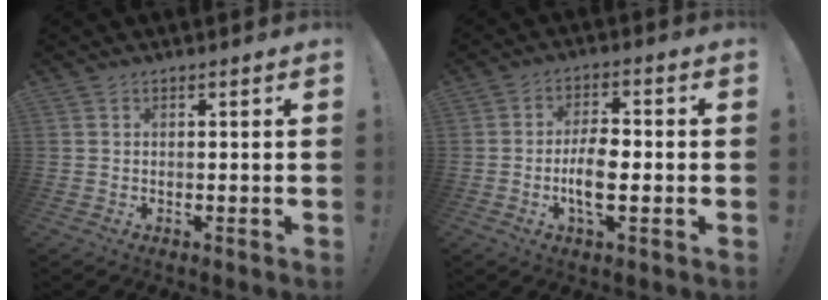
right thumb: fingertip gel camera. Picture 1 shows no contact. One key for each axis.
{"total": 8.3, "fx": -1.5, "fy": 3.6, "fz": 7.3, "tx": -0.125, "ty": 0.001, "tz": -0.030}